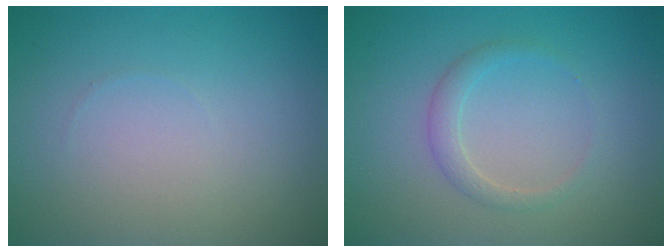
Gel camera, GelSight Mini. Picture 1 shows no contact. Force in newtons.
{"total": 1.6, "press": 1.6, "slide": 0.1}